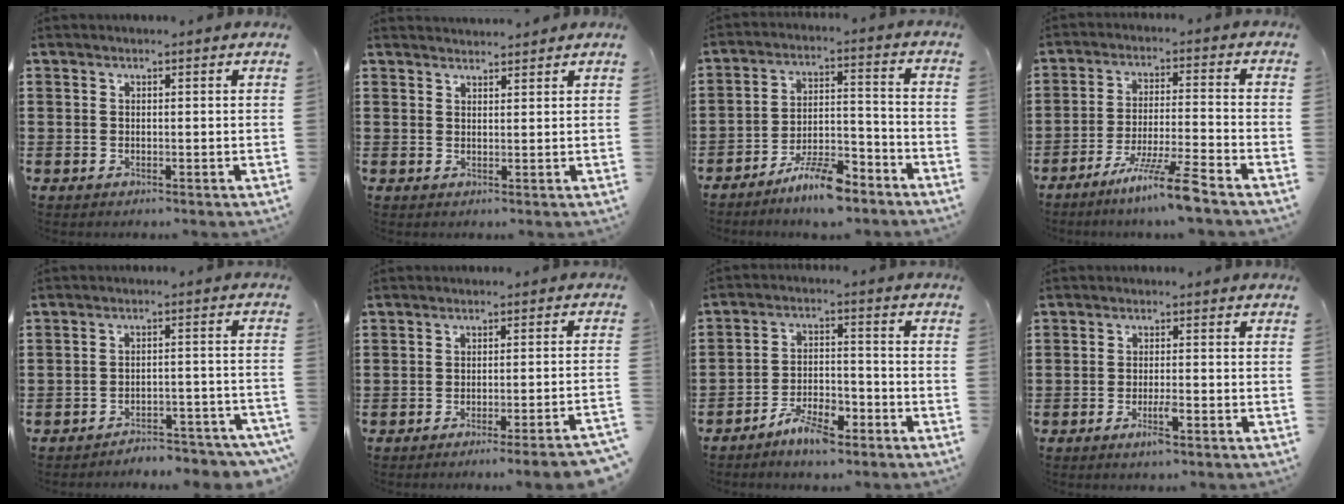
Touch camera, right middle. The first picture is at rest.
{"total": 1.7, "force": [1.7, 0.1, 0.0], "torque": [-0.004, 0.003, 0.034]}
{"total": 7.9, "force": [-6.6, 1.5, 4.2], "torque": [-0.074, 0.012, -0.122]}
{"total": 8.6, "force": [-6.6, -0.5, 5.6], "torque": [-0.100, -0.009, -0.123]}
{"total": 4.3, "force": [-4.3, 0.0, 0.6], "torque": [-0.014, 0.001, -0.091]}
{"total": 3.4, "force": [-2.8, -0.6, 1.8], "torque": [-0.028, -0.008, -0.057]}
{"total": 5.8, "force": [-4.7, 1.8, 2.8], "torque": [-0.059, 0.007, -0.091]}
{"total": 3.0, "force": [-1.5, 0.4, 2.5], "torque": [-0.050, -0.004, -0.029]}